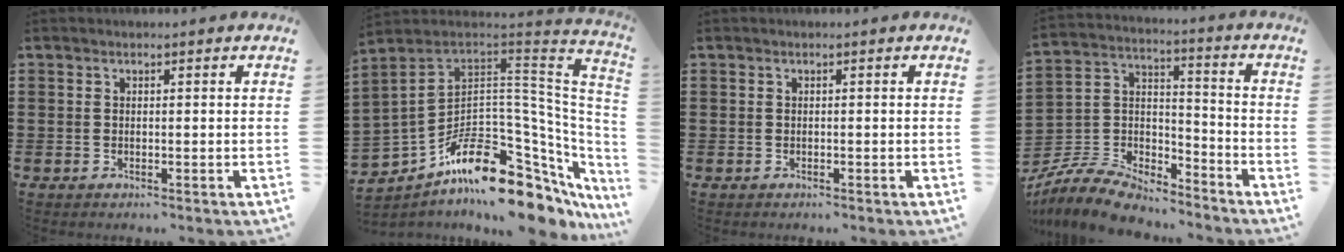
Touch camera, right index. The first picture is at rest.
{"total": 13.9, "force": [-9.6, 5.5, 8.4], "torque": [-0.164, 0.009, -0.178]}
{"total": 0.0}
{"total": 9.6, "force": [-8.8, 2.4, 3.0], "torque": [-0.079, 0.012, -0.179]}